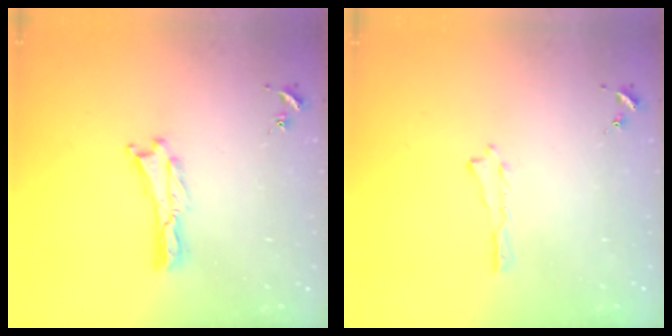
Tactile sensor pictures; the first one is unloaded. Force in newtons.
{"total": 0.0}